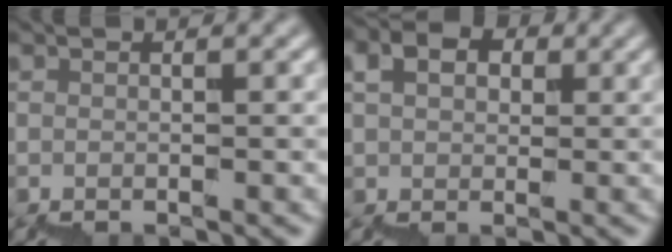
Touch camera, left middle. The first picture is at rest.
{"total": 2.6, "force": [1.2, 2.0, 1.3], "torque": [-0.025, 0.012, 0.020]}